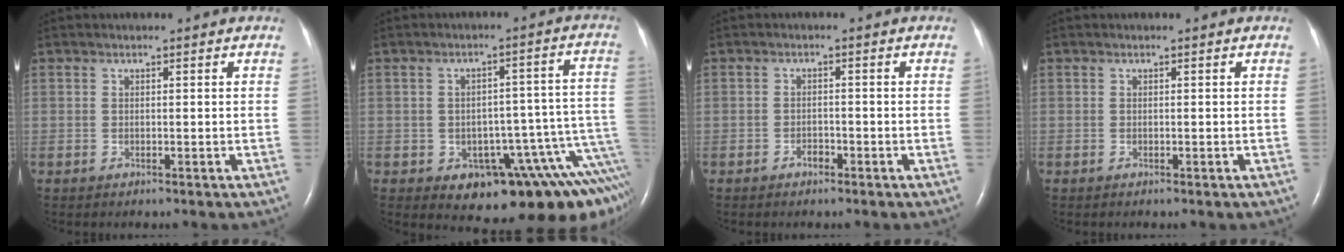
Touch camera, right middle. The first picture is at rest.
{"total": 15.0, "force": [-7.6, 4.9, 12.0], "torque": [-0.065, 0.050, -0.089]}
{"total": 1.4, "force": [-1.0, 0.8, 0.6], "torque": [-0.008, 0.004, -0.016]}
{"total": 0.0}